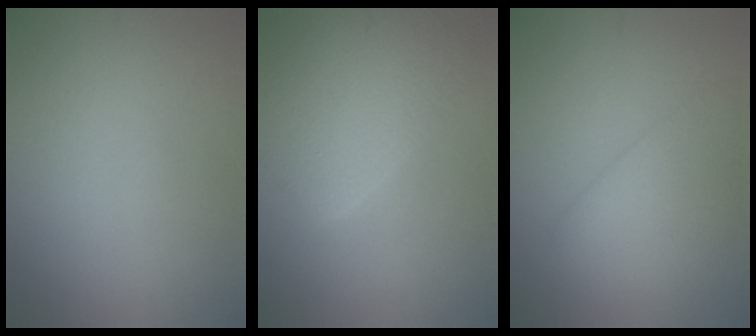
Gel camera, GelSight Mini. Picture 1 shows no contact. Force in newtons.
{"total": 6.8, "press": 6.8, "slide": 0.4}
{"total": 4.0, "press": 4.0, "slide": 0.2}